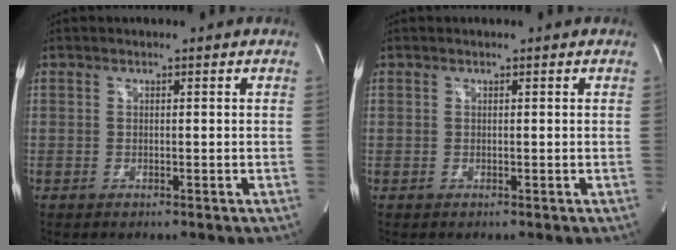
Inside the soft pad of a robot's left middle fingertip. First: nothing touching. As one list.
[{"total": 0.0}]